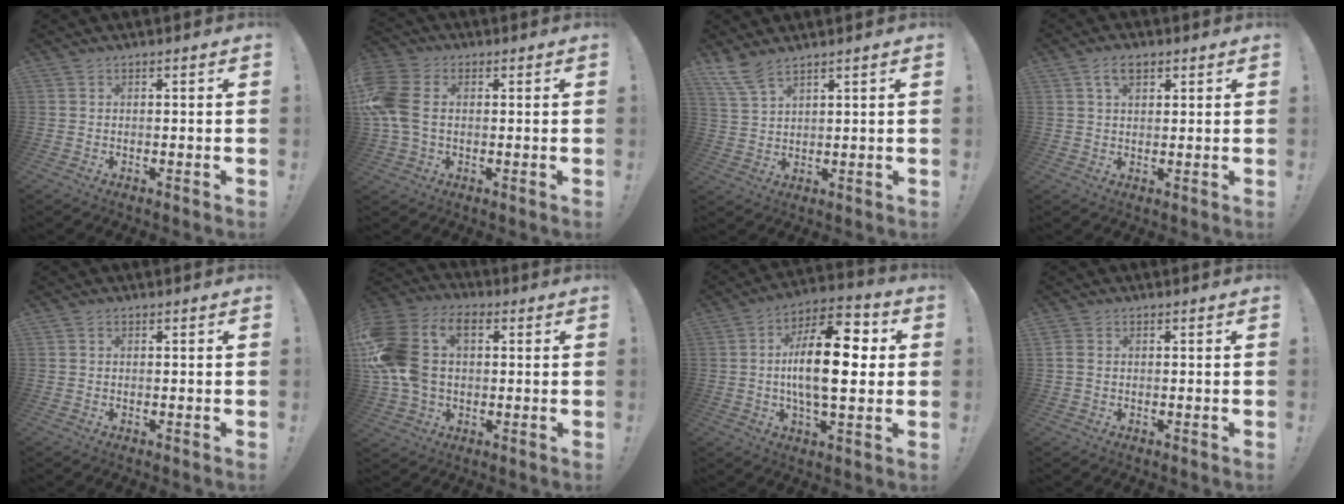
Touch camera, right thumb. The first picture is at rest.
{"total": 11.5, "force": [0.5, 8.1, 8.1], "torque": [-0.189, 0.005, 0.014]}
{"total": 6.4, "force": [5.1, 1.7, 3.4], "torque": [-0.075, -0.024, 0.098]}
{"total": 5.3, "force": [2.7, 2.9, 3.5], "torque": [-0.062, 0.002, 0.050]}
{"total": 0.5, "force": [0.2, 0.5, 0.1], "torque": [0.001, 0.000, 0.002]}
{"total": 19.6, "force": [3.7, 13.7, 13.5], "torque": [-0.279, 0.003, 0.072]}
{"total": 19.7, "force": [0.9, 8.4, 17.8], "torque": [-0.304, 0.004, 0.005]}
{"total": 2.0, "force": [0.2, 1.6, 1.1], "torque": [-0.025, 0.007, 0.005]}